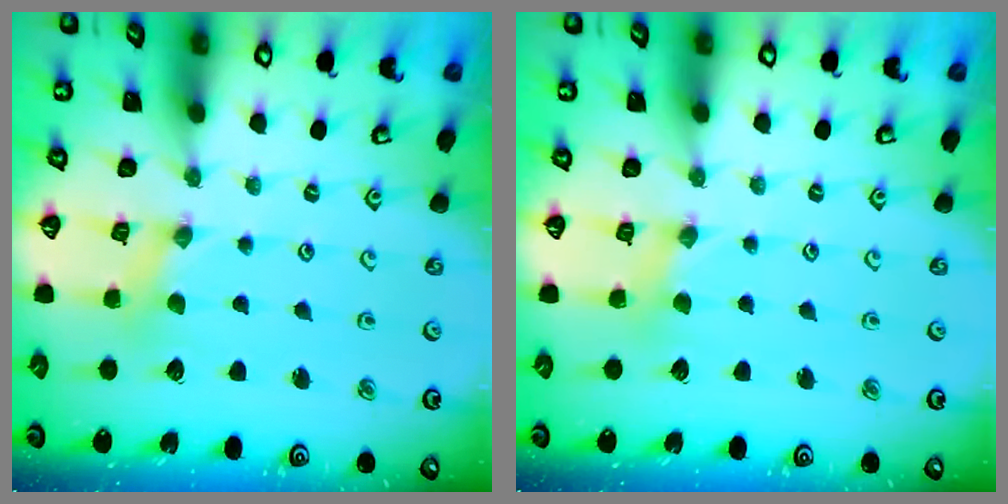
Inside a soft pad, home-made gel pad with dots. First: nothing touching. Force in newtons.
{"total": 2.5, "press": 2.5, "slide": 0.4}